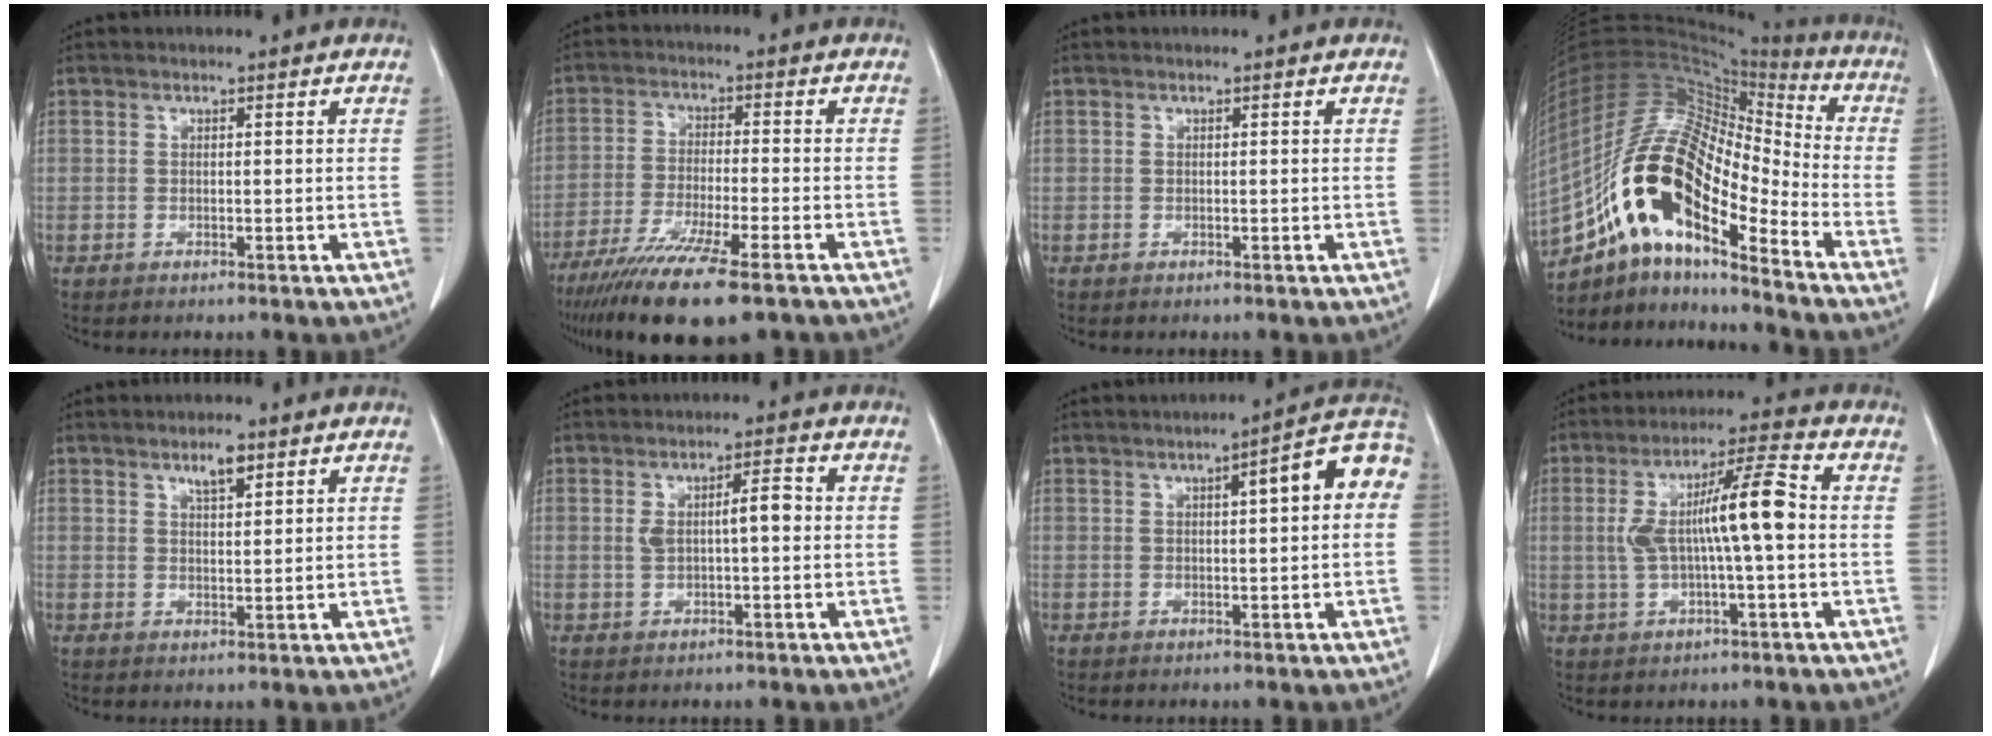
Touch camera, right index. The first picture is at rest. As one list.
[{"total": 14.8, "force": [-10.5, 1.5, 10.2], "torque": [-0.183, -0.042, -0.175]}, {"total": 0.0}, {"total": 20.1, "force": [-11.3, 6.1, 15.5], "torque": [-0.311, 0.022, -0.200]}, {"total": 3.2, "force": [2.1, 0.8, 2.3], "torque": [-0.043, 0.000, 0.037]}, {"total": 4.7, "force": [0.5, 1.1, 4.5], "torque": [-0.074, 0.017, 0.013]}, {"total": 8.8, "force": [1.9, 1.5, 8.4], "torque": [-0.110, 0.029, 0.017]}, {"total": 10.6, "force": [0.3, 1.1, 10.6], "torque": [-0.190, 0.024, 0.006]}]